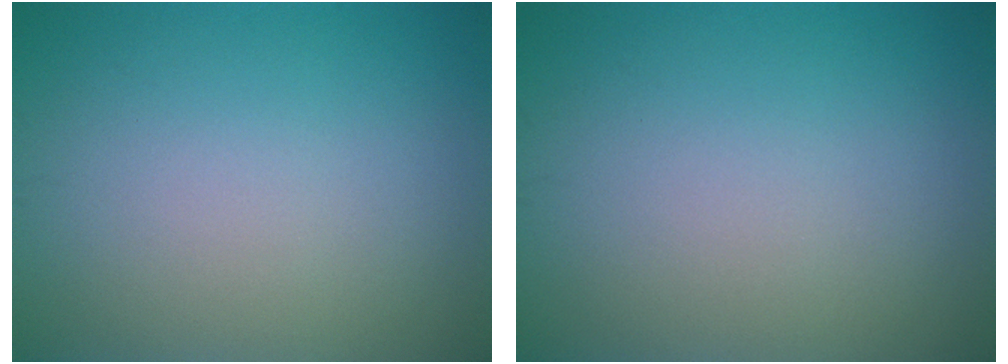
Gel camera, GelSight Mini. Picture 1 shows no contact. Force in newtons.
{"total": 0.0}